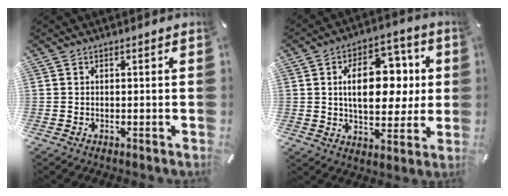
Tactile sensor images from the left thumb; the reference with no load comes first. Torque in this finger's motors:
{"motor_torque": [0.99, 0.93, 1.05, -0.90, 0.38]}